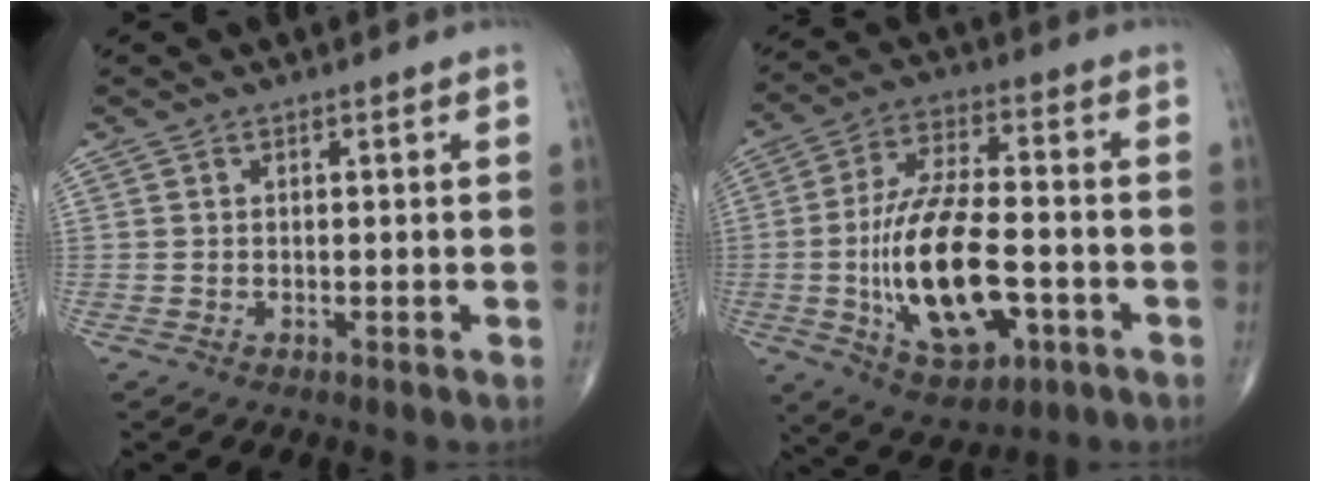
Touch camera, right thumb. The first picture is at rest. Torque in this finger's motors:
{"motor_torque": [2.50, 2.51, 2.03, -0.31, 0.22]}